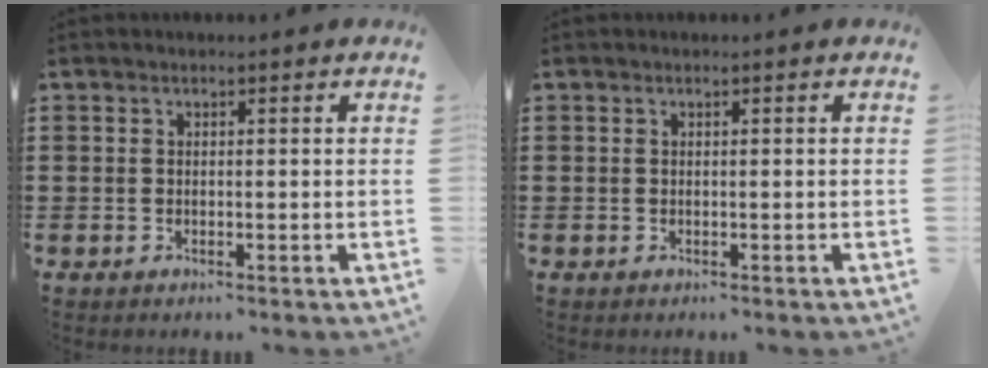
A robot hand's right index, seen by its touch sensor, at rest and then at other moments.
{"total": 0.0}